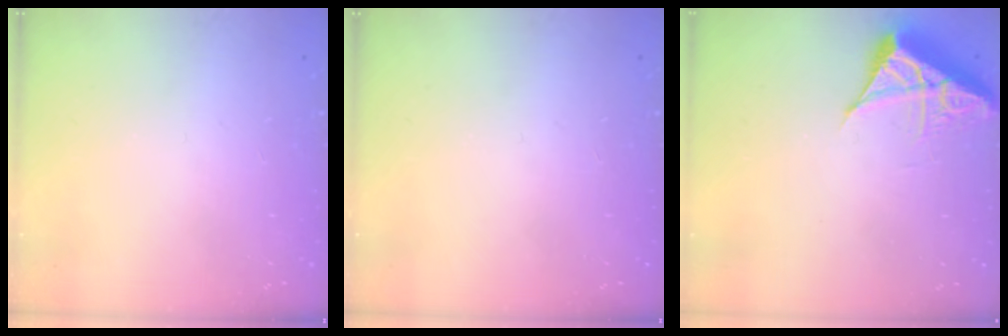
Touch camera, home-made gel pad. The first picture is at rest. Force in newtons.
{"total": 0.0}
{"total": 6.9, "press": 6.8, "slide": 0.6}